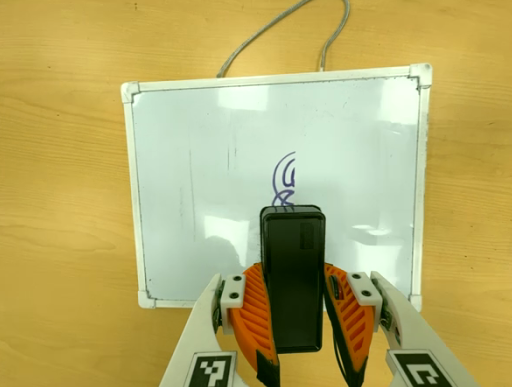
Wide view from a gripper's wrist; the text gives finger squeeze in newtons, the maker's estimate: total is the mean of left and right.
{"total": 6.4, "left": 5.3, "right": 7.5}